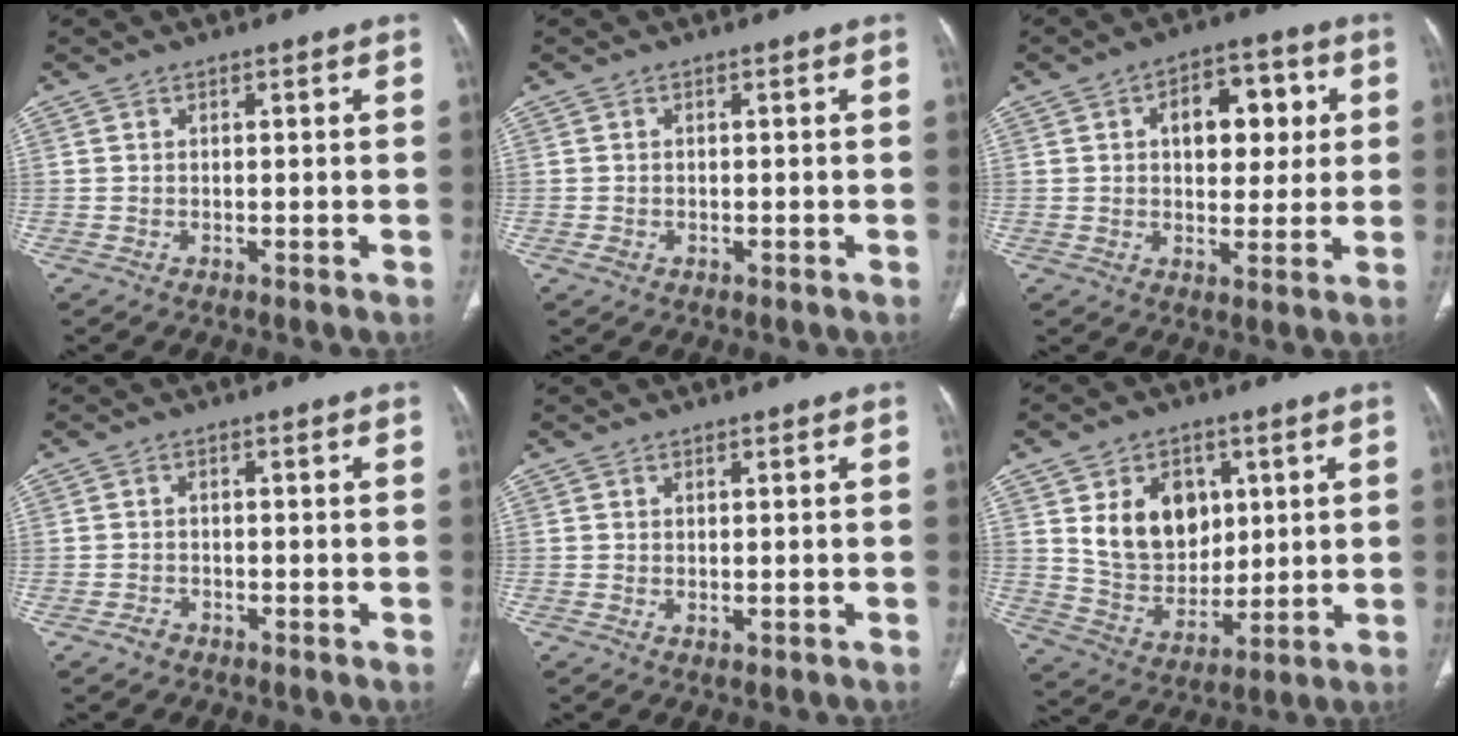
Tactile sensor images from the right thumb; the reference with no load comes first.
{"total": 1.1, "force": [-0.4, 0.9, 0.5], "torque": [-0.012, 0.006, -0.005]}
{"total": 11.2, "force": [2.5, 7.0, 8.4], "torque": [-0.071, 0.006, 0.035]}
{"total": 1.7, "force": [-1.2, 1.1, 0.4], "torque": [-0.012, 0.009, -0.021]}
{"total": 0.9, "force": [-0.2, 0.6, 0.7], "torque": [-0.013, -0.002, 0.002]}
{"total": 13.7, "force": [4.1, 10.5, 7.9], "torque": [-0.081, -0.023, 0.088]}